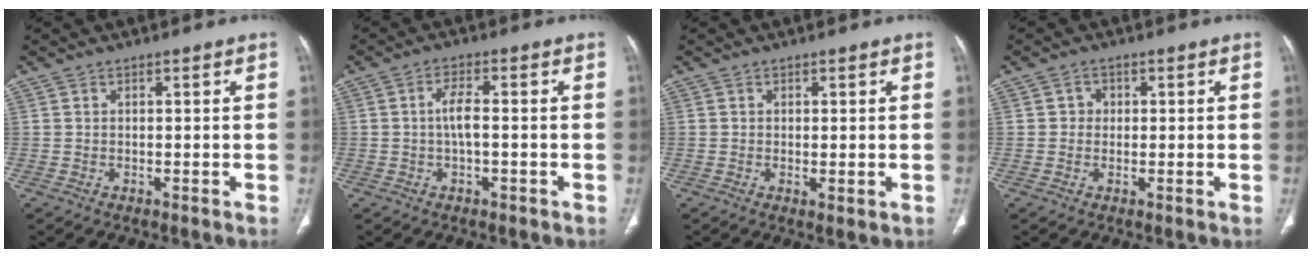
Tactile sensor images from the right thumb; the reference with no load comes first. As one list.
[{"total": 2.8, "force": [-0.3, 1.1, 2.6], "torque": [-0.051, 0.004, -0.009]}, {"total": 1.4, "force": [0.0, 0.5, 1.3], "torque": [-0.025, -0.009, 0.002]}, {"total": 1.9, "force": [0.2, 1.8, 0.5], "torque": [0.007, 0.003, -0.002]}]